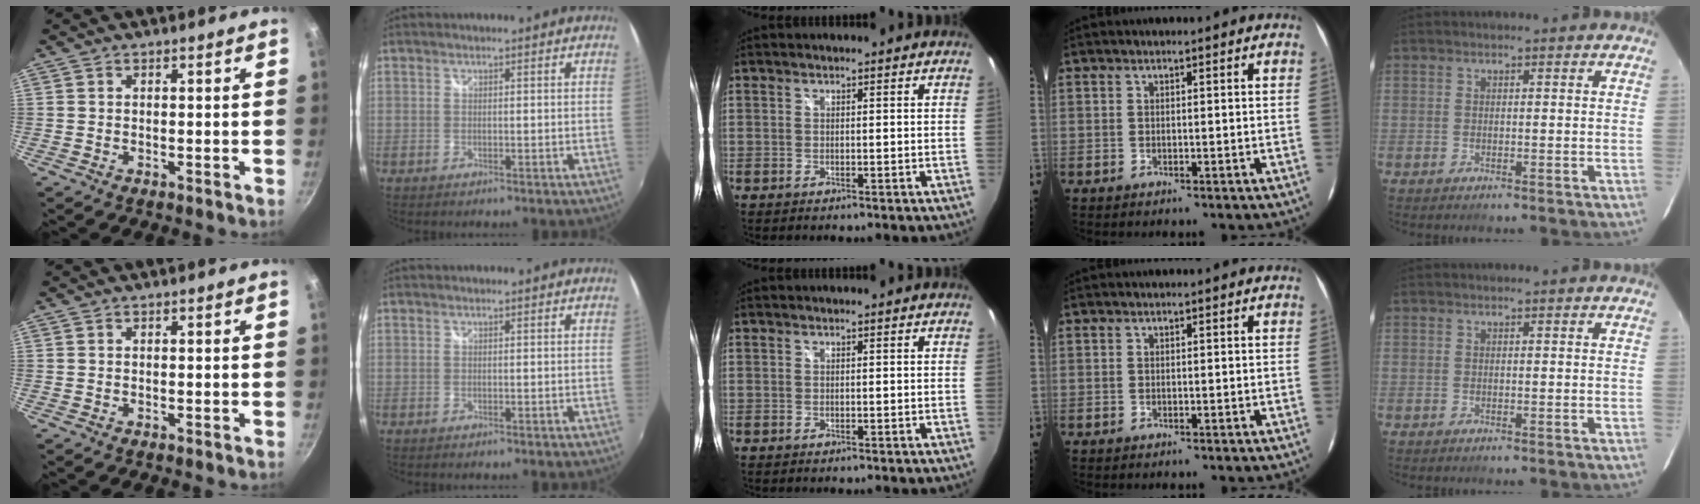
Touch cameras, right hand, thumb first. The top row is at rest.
{}